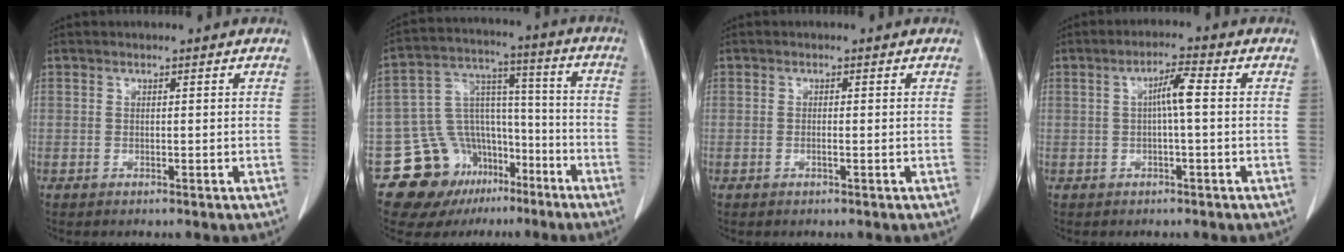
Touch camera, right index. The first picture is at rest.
{"total": 15.4, "force": [-9.0, 11.4, 5.2], "torque": [-0.086, 0.081, -0.133]}
{"total": 0.7, "force": [-0.3, 0.1, 0.7], "torque": [-0.015, 0.000, -0.003]}
{"total": 3.9, "force": [0.2, 0.2, 3.8], "torque": [-0.068, 0.010, 0.004]}